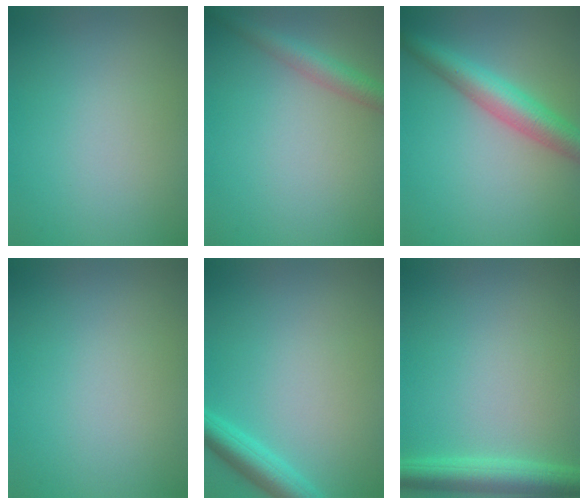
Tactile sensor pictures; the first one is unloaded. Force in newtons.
{"total": 2.9, "press": 2.9, "slide": 0.0}
{"total": 5.1, "press": 5.0, "slide": 0.3}
{"total": 0.0}
{"total": 3.2, "press": 3.2, "slide": 0.3}
{"total": 4.0, "press": 4.0, "slide": 0.2}